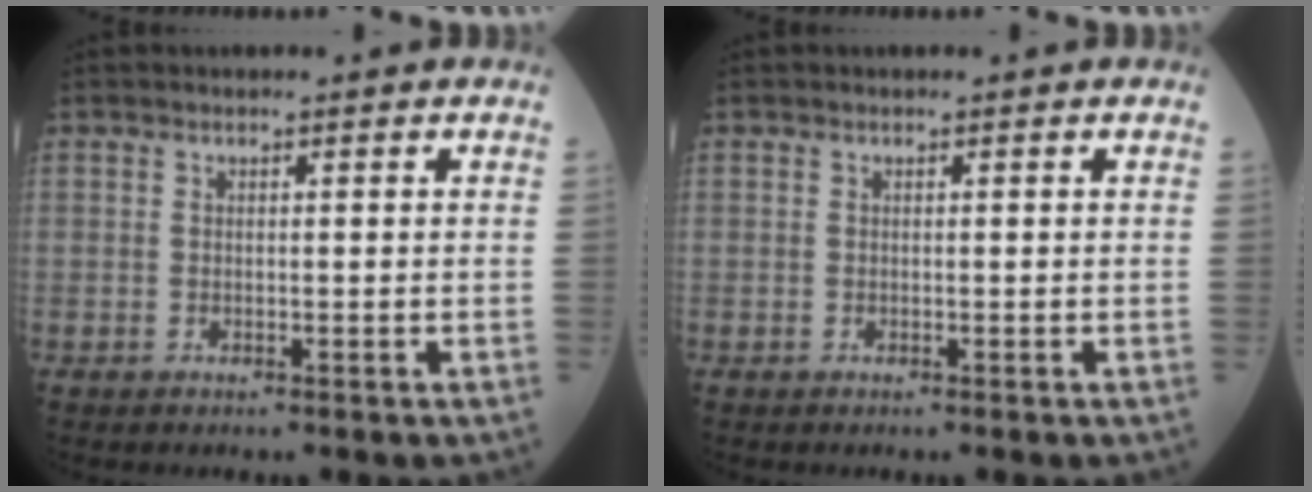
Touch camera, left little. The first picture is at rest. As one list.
[{"total": 0.0}]